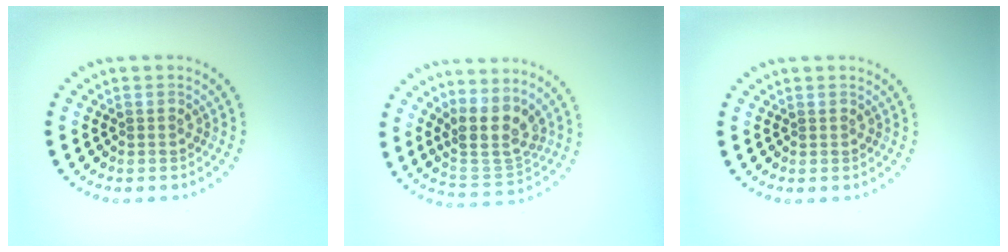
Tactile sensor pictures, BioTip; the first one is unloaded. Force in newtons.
{"total": 3.9, "press": 3.0, "slide": 2.4}
{"total": 0.0}